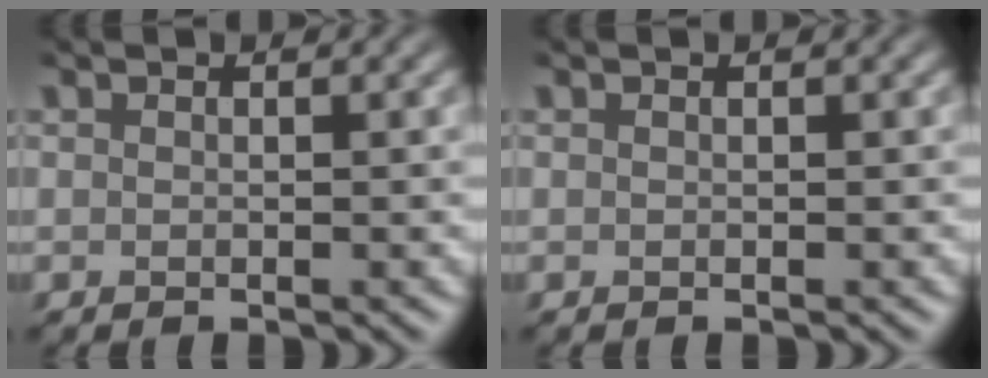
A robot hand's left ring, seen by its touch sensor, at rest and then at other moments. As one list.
[{"total": 0.0}]